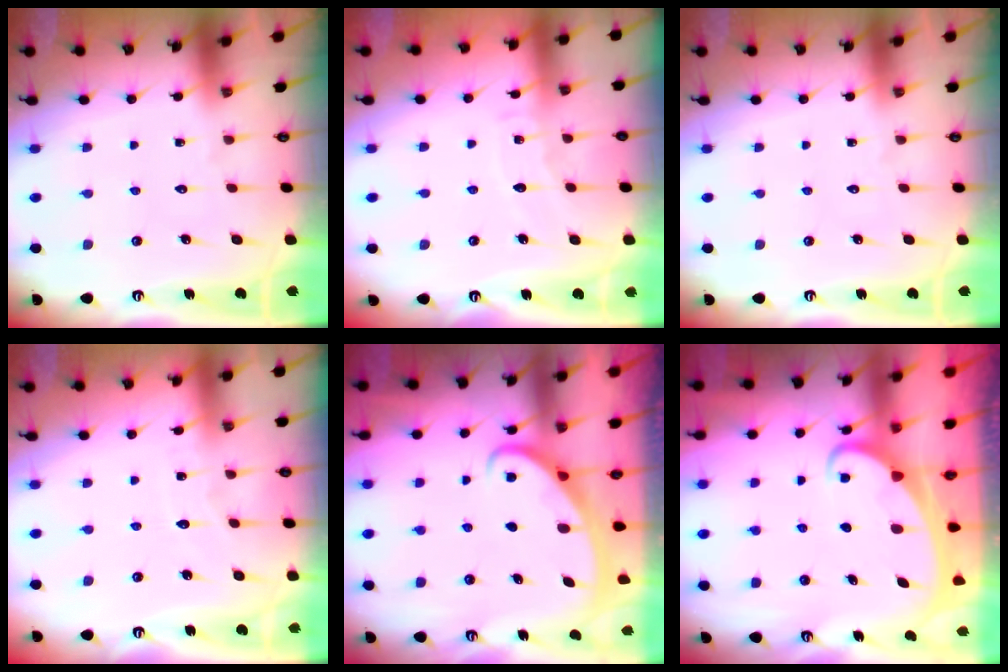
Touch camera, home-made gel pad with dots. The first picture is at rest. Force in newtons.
{"total": 5.0, "press": 5.0, "slide": 0.5}
{"total": 0.0}
{"total": 3.2, "press": 3.2, "slide": 0.4}
{"total": 3.0, "press": 3.0, "slide": 0.3}
{"total": 2.0, "press": 2.0, "slide": 0.2}